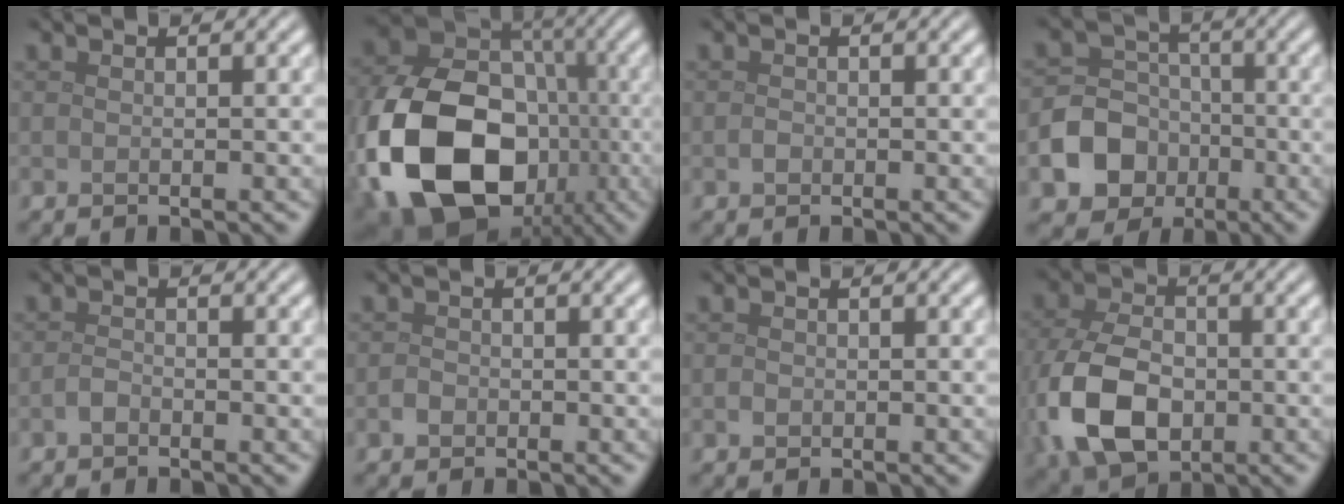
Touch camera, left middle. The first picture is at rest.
{"total": 17.5, "force": [-5.6, 12.6, 10.7], "torque": [-0.226, -0.034, -0.097]}
{"total": 0.6, "force": [-0.2, 0.5, 0.3], "torque": [-0.006, -0.002, -0.006]}
{"total": 8.2, "force": [-3.3, 7.1, 2.5], "torque": [-0.033, -0.012, -0.083]}
{"total": 1.0, "force": [-0.6, 0.5, 0.5], "torque": [-0.012, 0.001, -0.015]}
{"total": 1.0, "force": [-0.5, 0.9, 0.4], "torque": [-0.005, -0.001, -0.012]}
{"total": 0.7, "force": [-0.2, 0.6, 0.2], "torque": [-0.003, -0.004, -0.005]}
{"total": 9.9, "force": [-2.8, 6.5, 6.9], "torque": [-0.174, -0.018, -0.062]}